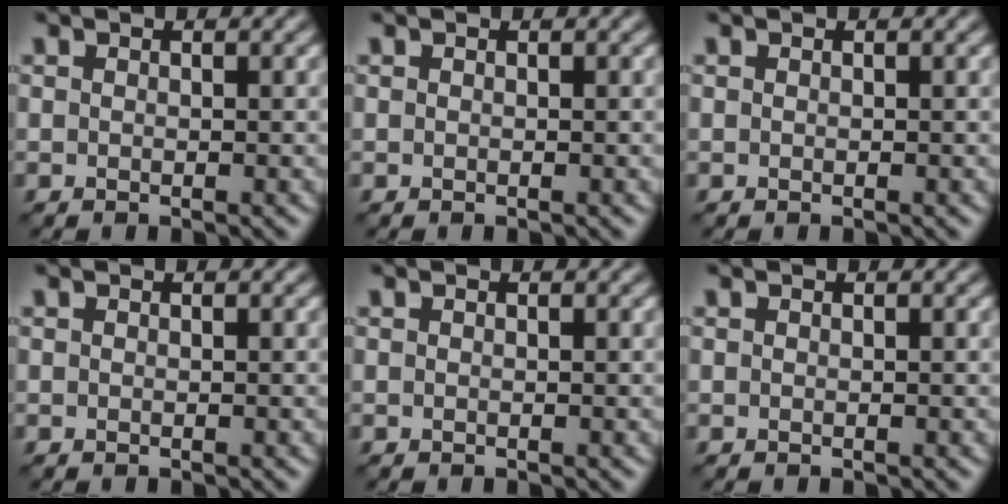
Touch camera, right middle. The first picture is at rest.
{"total": 0.0}
{"total": 0.0}
{"total": 0.0}
{"total": 0.0}
{"total": 0.0}